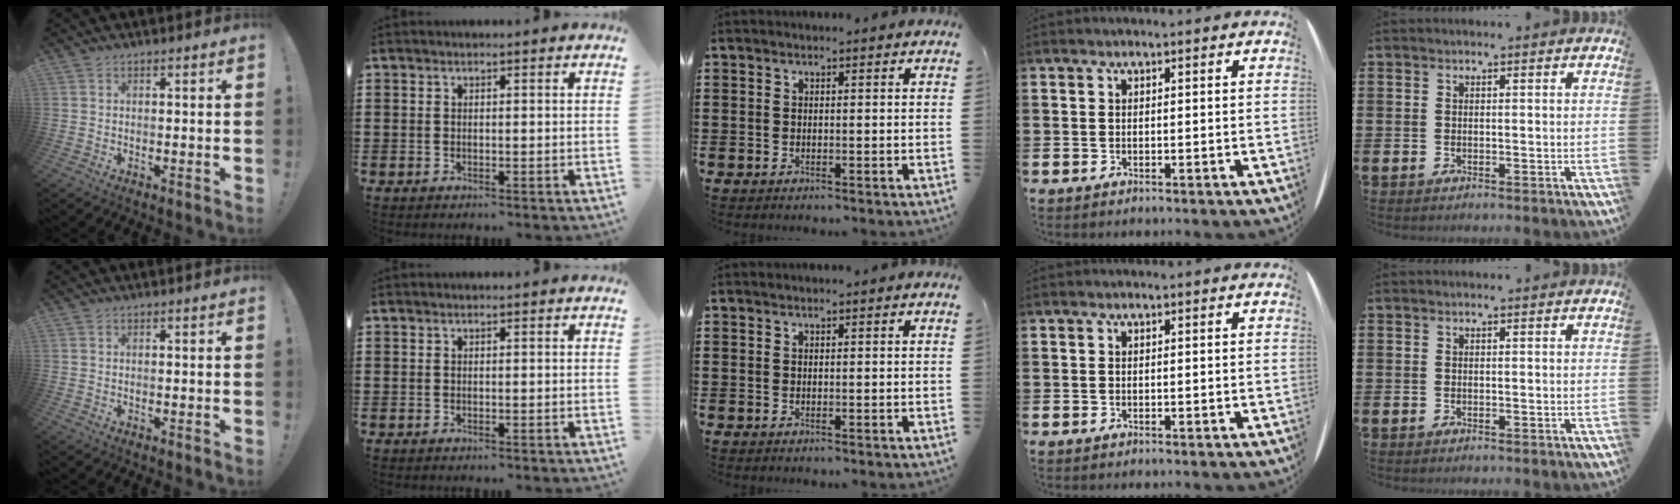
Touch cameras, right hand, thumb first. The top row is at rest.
{}